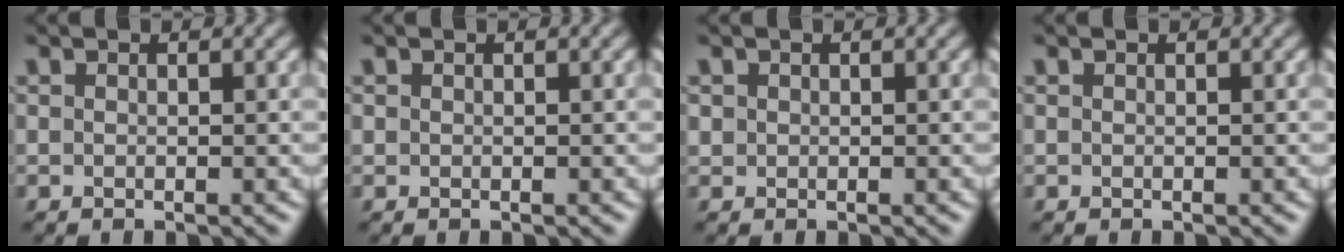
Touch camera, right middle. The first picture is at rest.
{"total": 0.0}
{"total": 0.5, "force": [0.2, 0.5, 0.0], "torque": [0.004, -0.002, 0.006]}
{"total": 0.0}